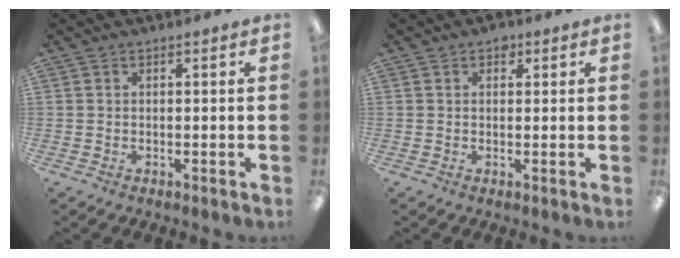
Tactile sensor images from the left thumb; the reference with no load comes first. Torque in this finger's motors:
{"motor_torque": [0.19, 0.07, 0.61, -0.15, 0.00]}